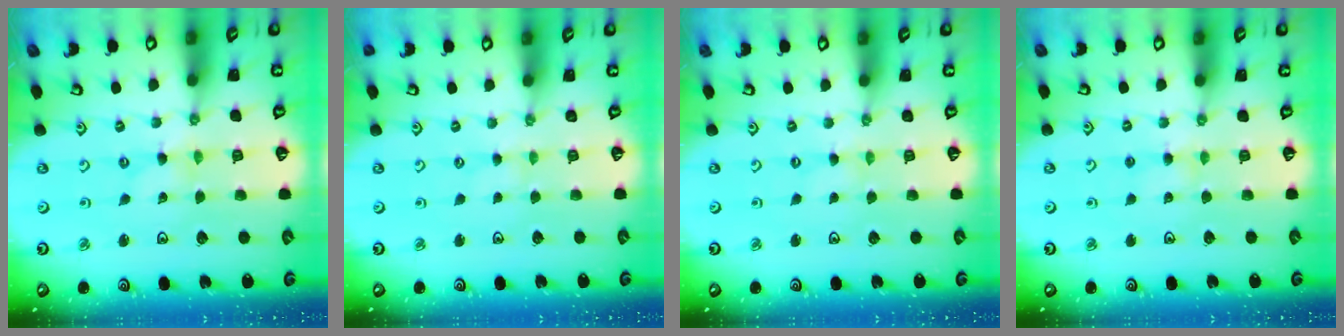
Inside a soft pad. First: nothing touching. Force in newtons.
{"total": 0.0}
{"total": 0.0}
{"total": 2.9, "press": 2.9, "slide": 0.3}